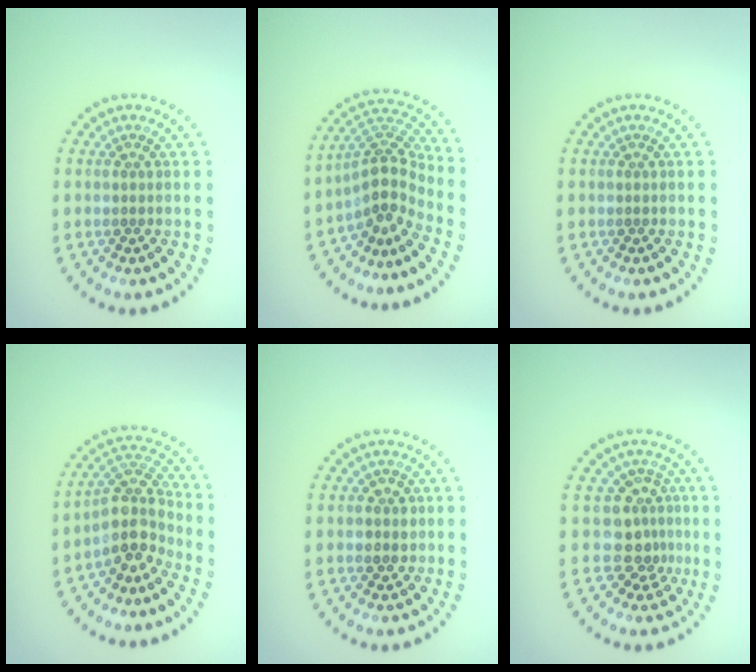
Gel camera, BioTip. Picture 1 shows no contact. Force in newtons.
{"total": 3.8, "press": 2.7, "slide": 2.6}
{"total": 0.0}
{"total": 4.1, "press": 3.2, "slide": 2.5}
{"total": 1.6, "press": 1.5, "slide": 0.6}
{"total": 3.1, "press": 2.2, "slide": 2.2}